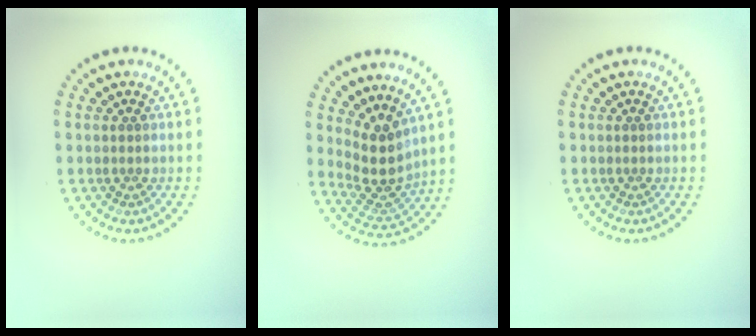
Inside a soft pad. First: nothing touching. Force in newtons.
{"total": 3.7, "press": 2.7, "slide": 2.5}
{"total": 0.0}